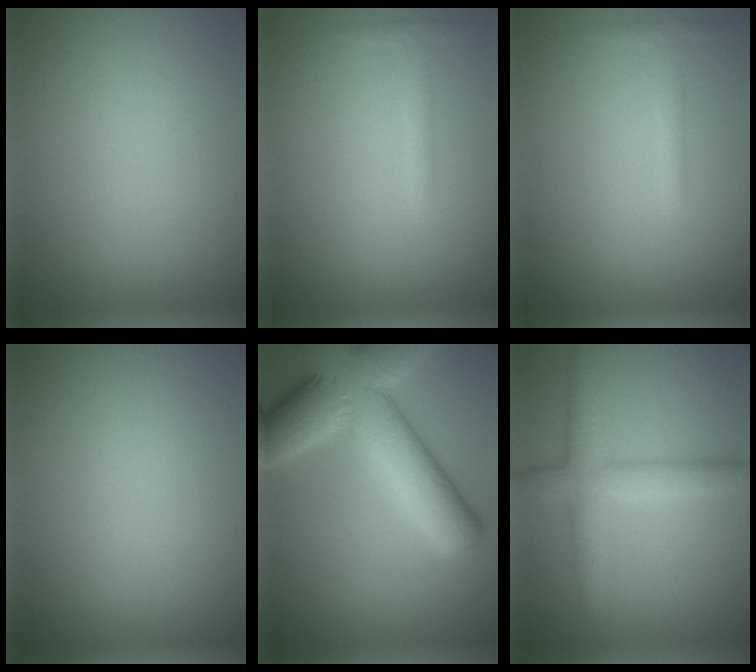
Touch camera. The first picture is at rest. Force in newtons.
{"total": 1.2, "press": 1.2, "slide": 0.0}
{"total": 1.2, "press": 1.2, "slide": 0.0}
{"total": 0.0}
{"total": 10.1, "press": 10.1, "slide": 0.4}
{"total": 4.0, "press": 4.0, "slide": 0.1}